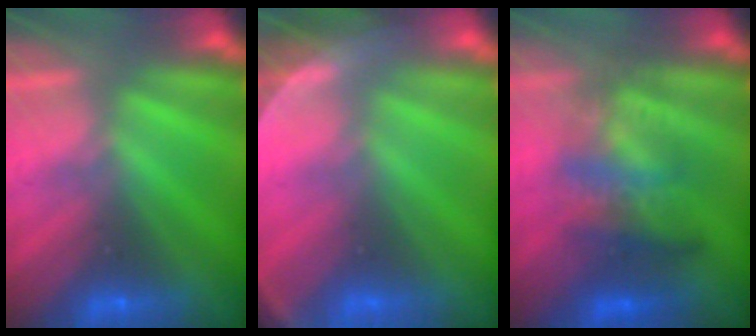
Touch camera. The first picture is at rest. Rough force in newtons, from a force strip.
{"total": 3.6}
{"total": 3.7}